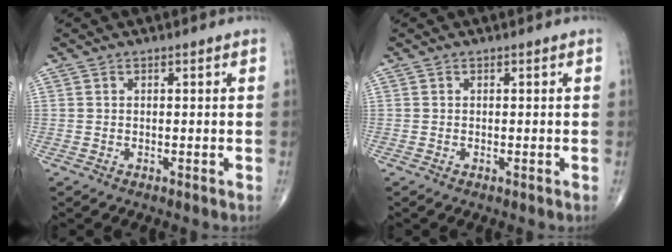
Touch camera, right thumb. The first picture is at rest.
{"total": 0.0}